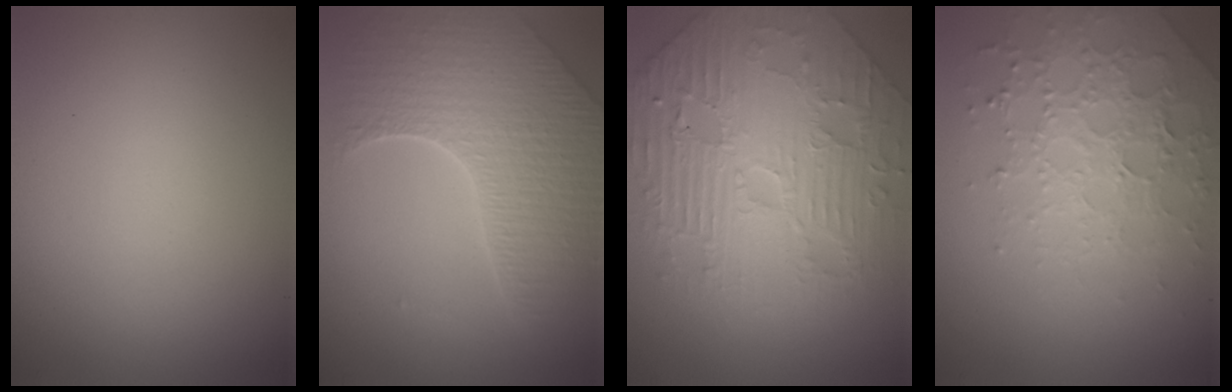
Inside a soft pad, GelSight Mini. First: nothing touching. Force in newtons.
{"total": 7.6, "press": 5.3, "slide": 5.5}
{"total": 6.9, "press": 5.9, "slide": 3.5}
{"total": 4.9, "press": 4.7, "slide": 1.2}